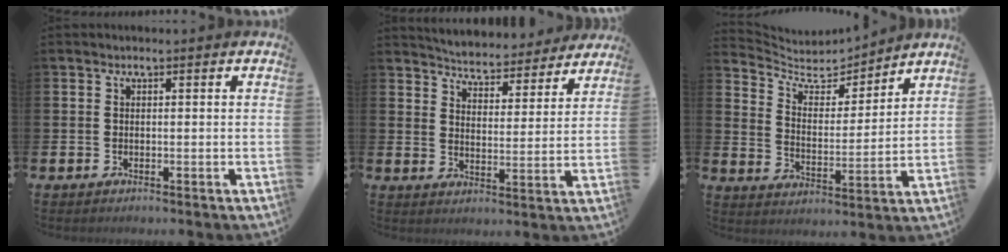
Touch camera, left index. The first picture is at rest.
{"total": 5.3, "force": [5.2, 0.8, 0.2], "torque": [-0.028, -0.044, 0.087]}
{"total": 6.1, "force": [5.6, 2.1, 1.2], "torque": [-0.063, -0.046, 0.094]}